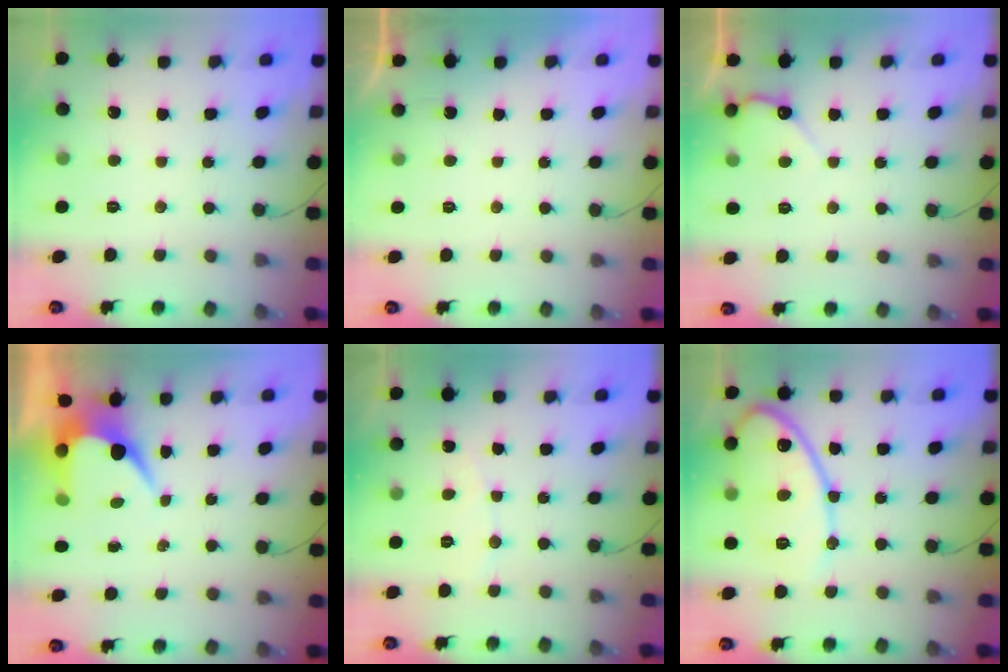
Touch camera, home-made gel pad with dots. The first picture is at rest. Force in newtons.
{"total": 1.0, "press": 0.9, "slide": 0.3}
{"total": 4.5, "press": 4.4, "slide": 0.4}
{"total": 6.7, "press": 6.7, "slide": 0.3}
{"total": 3.0, "press": 3.0, "slide": 0.3}
{"total": 13.2, "press": 13.2, "slide": 1.2}